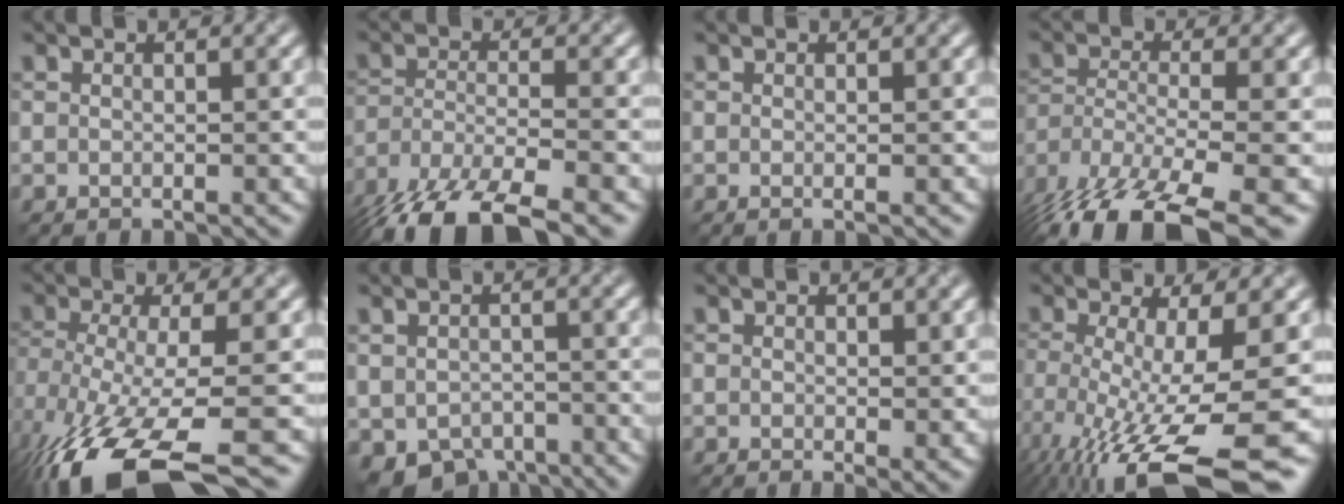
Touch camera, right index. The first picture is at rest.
{"total": 11.2, "force": [-8.3, 3.5, 6.7], "torque": [-0.143, -0.024, -0.151]}
{"total": 0.7, "force": [0.0, 0.1, 0.7], "torque": [-0.010, -0.005, -0.002]}
{"total": 13.6, "force": [-9.7, 4.5, 8.4], "torque": [-0.178, -0.041, -0.147]}
{"total": 11.0, "force": [-6.5, 2.9, 8.4], "torque": [-0.165, -0.017, -0.112]}
{"total": 5.1, "force": [-3.0, 3.2, 2.6], "torque": [-0.043, -0.017, -0.048]}
{"total": 1.7, "force": [0.4, 0.4, 1.6], "torque": [-0.017, -0.013, 0.008]}
{"total": 12.7, "force": [-5.3, 3.6, 10.9], "torque": [-0.199, -0.034, -0.082]}